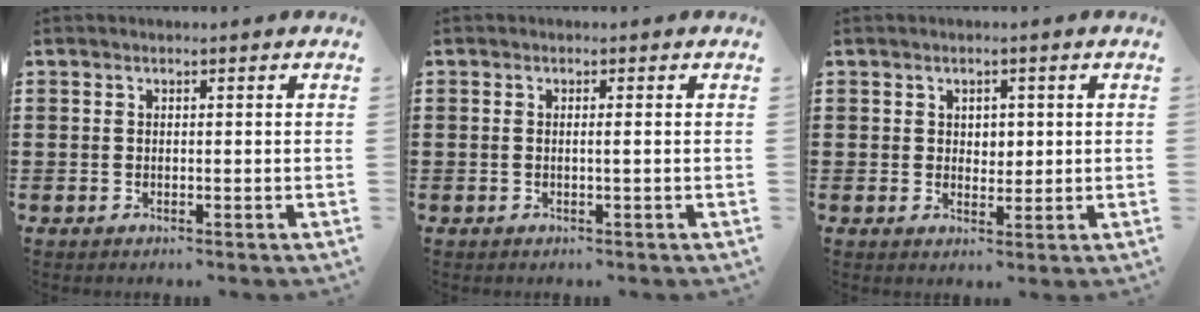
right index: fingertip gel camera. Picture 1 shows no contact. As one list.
[{"total": 0.8, "force": [-0.1, -0.1, 0.7], "torque": [-0.015, -0.004, -0.001]}, {"total": 1.9, "force": [0.8, 1.5, 0.9], "torque": [-0.013, 0.006, 0.011]}]